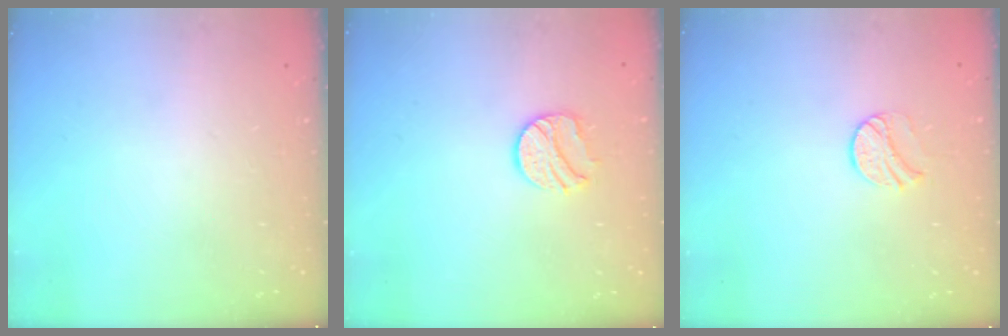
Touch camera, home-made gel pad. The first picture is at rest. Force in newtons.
{"total": 9.8, "press": 9.8, "slide": 0.7}
{"total": 8.6, "press": 8.5, "slide": 0.9}